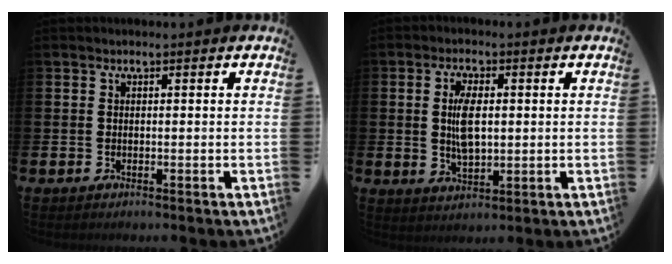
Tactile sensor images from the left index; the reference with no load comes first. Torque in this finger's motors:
{"motor_torque": [0.99, 0.28, 0.65, 0.18]}